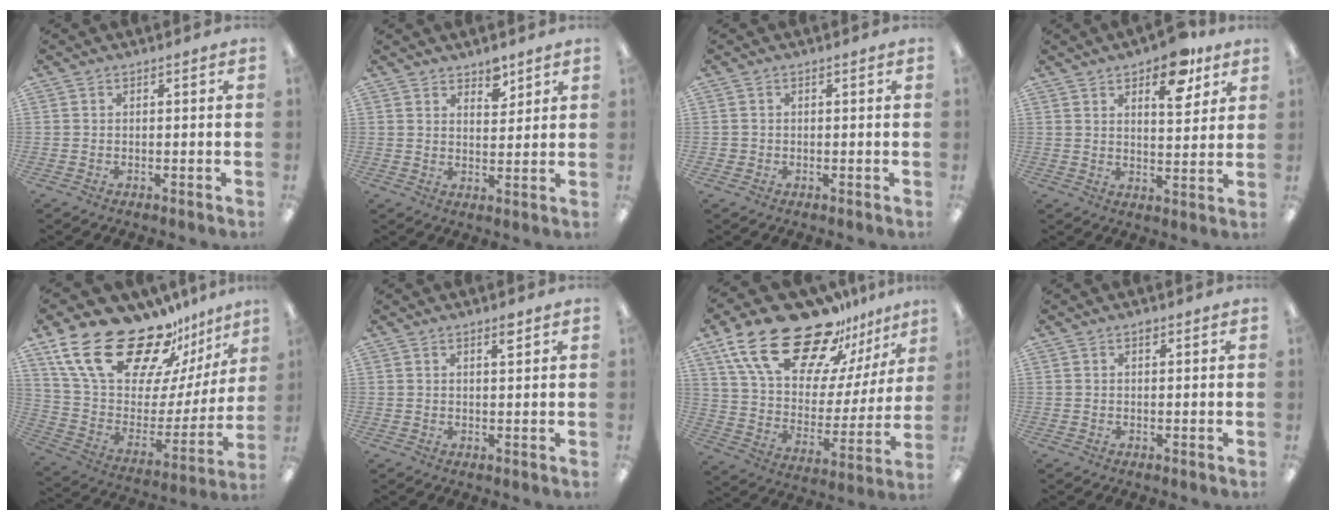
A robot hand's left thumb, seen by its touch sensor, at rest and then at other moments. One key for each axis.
{"total": 4.5, "fx": 3.9, "fy": 2.1, "fz": 1.0, "tx": -0.004, "ty": -0.024, "tz": 0.068}
{"total": 1.2, "fx": 0.0, "fy": 1.2, "fz": 0.0, "tx": -0.001, "ty": 0.006, "tz": -0.004}
{"total": 10.7, "fx": 7.1, "fy": 4.7, "fz": 6.4, "tx": -0.071, "ty": -0.036, "tz": 0.116}
{"total": 26.0, "fx": 19.0, "fy": 11.5, "fz": 13.6, "tx": -0.228, "ty": -0.122, "tz": 0.345}
{"total": 2.5, "fx": 1.9, "fy": 0.6, "fz": 1.5, "tx": -0.026, "ty": -0.002, "tz": 0.032}
{"total": 25.9, "fx": 18.4, "fy": 12.0, "fz": 13.7, "tx": -0.229, "ty": -0.112, "tz": 0.326}
{"total": 1.2, "fx": 0.8, "fy": 0.6, "fz": 0.7, "tx": -0.007, "ty": -0.001, "tz": 0.012}